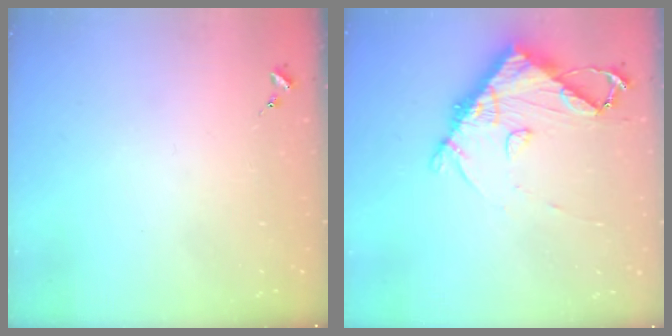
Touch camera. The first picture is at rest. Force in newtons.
{"total": 11.0, "press": 10.9, "slide": 1.4}